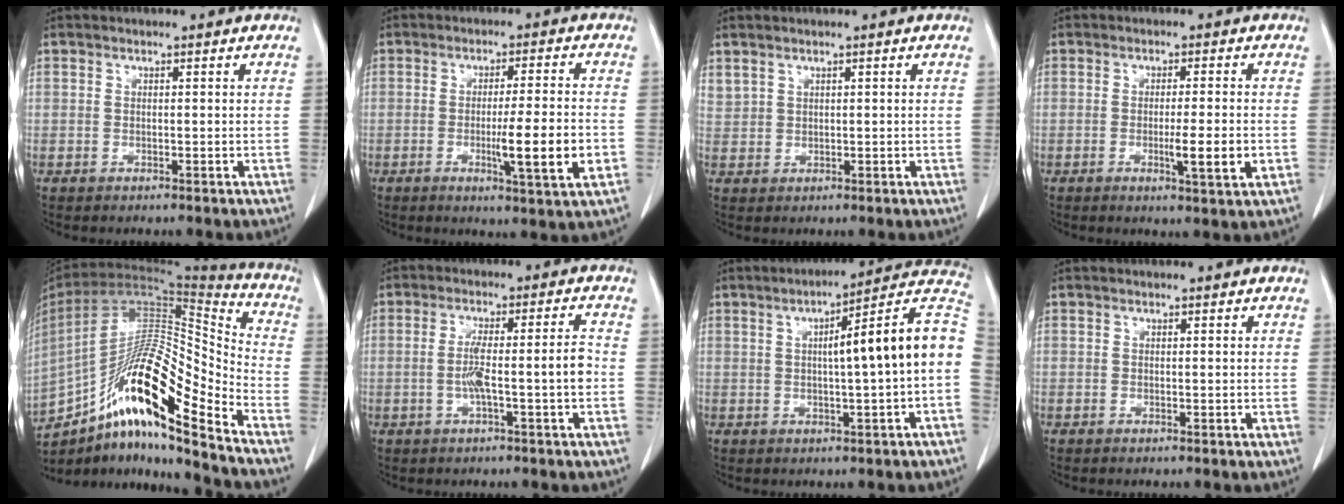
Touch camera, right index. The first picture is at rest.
{"total": 9.1, "force": [-2.3, -0.1, 8.8], "torque": [-0.131, -0.015, -0.036]}
{"total": 1.7, "force": [1.4, 1.0, 0.4], "torque": [-0.009, 0.011, 0.034]}
{"total": 5.5, "force": [-1.4, 0.0, 5.3], "torque": [-0.083, -0.010, -0.018]}
{"total": 21.0, "force": [-13.5, 2.3, 15.9], "torque": [-0.280, 0.013, -0.240]}
{"total": 6.6, "force": [-1.5, -0.2, 6.5], "torque": [-0.118, 0.016, -0.022]}
{"total": 13.5, "force": [0.5, 0.1, 13.4], "torque": [-0.181, 0.035, 0.000]}
{"total": 0.0}